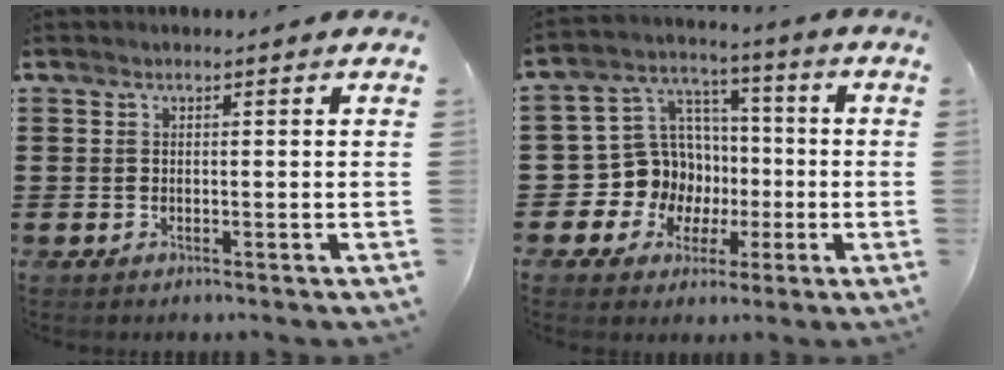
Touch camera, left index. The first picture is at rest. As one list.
[{"total": 10.3, "force": [-1.1, 10.1, 1.9], "torque": [-0.101, -0.003, -0.011]}]